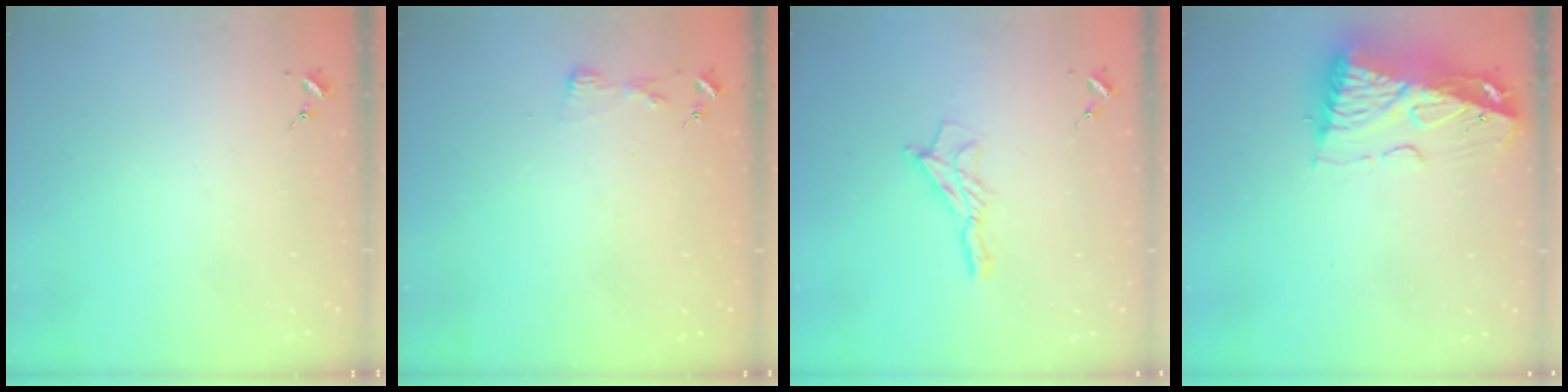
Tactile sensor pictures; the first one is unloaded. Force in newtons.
{"total": 3.1, "press": 3.1, "slide": 0.4}
{"total": 8.7, "press": 8.7, "slide": 0.5}
{"total": 12.6, "press": 12.5, "slide": 1.4}